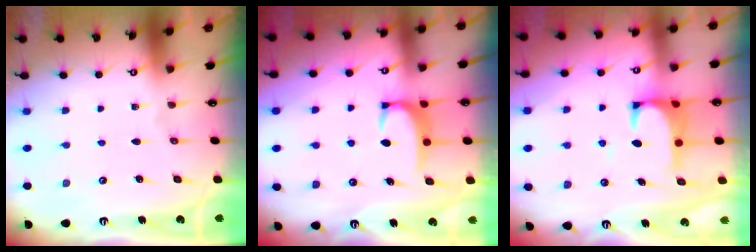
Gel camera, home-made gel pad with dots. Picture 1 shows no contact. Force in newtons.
{"total": 2.8, "press": 2.8, "slide": 0.5}
{"total": 2.5, "press": 2.4, "slide": 0.8}